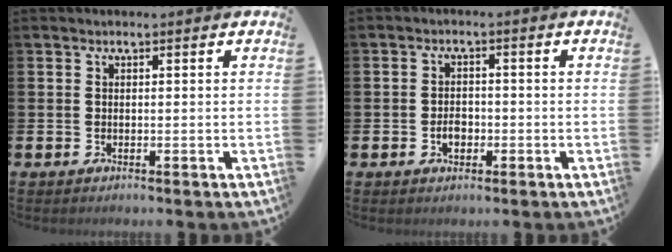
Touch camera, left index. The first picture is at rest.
{"total": 2.3, "force": [-0.8, 1.5, 1.6], "torque": [-0.021, -0.001, -0.017]}